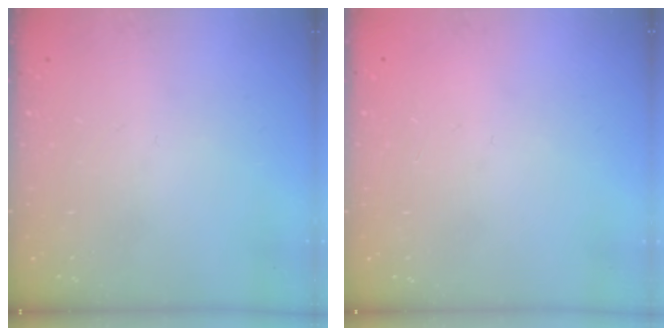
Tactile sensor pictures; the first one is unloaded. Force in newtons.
{"total": 2.2, "press": 2.2, "slide": 0.1}